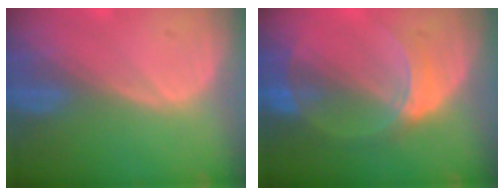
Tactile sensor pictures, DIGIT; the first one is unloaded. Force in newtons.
{"total": 6.8, "press": 6.0, "slide": 3.2}